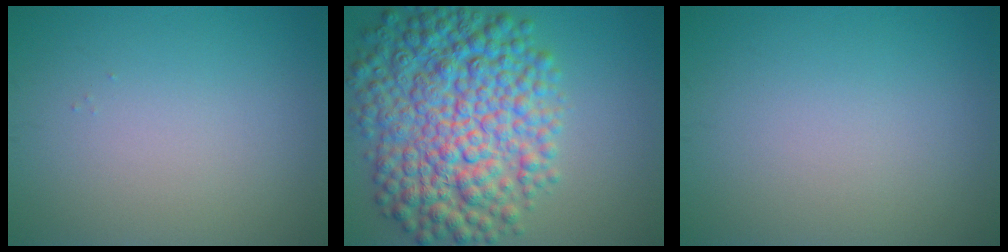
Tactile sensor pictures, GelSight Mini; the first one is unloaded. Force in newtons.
{"total": 11.7, "press": 11.7, "slide": 0.2}
{"total": 0.0}